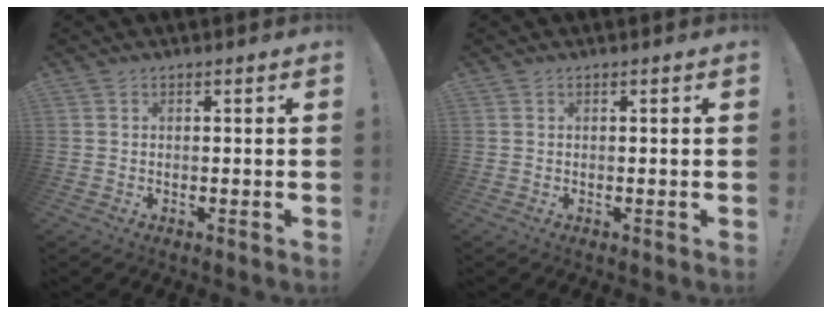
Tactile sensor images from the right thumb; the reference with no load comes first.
{"total": 0.0}